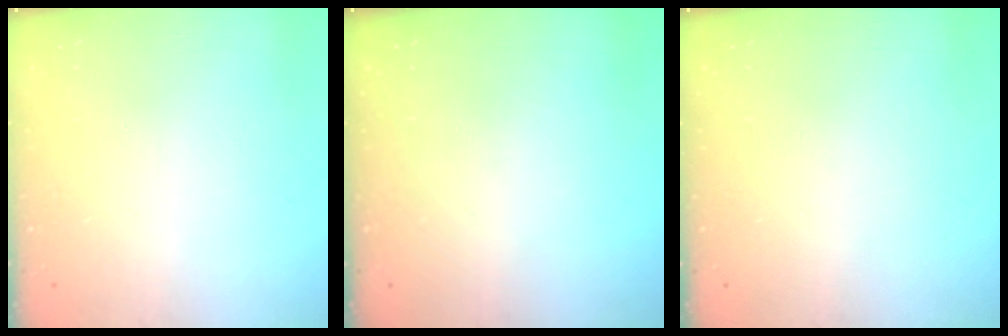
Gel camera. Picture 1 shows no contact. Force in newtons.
{"total": 0.0}
{"total": 0.0}